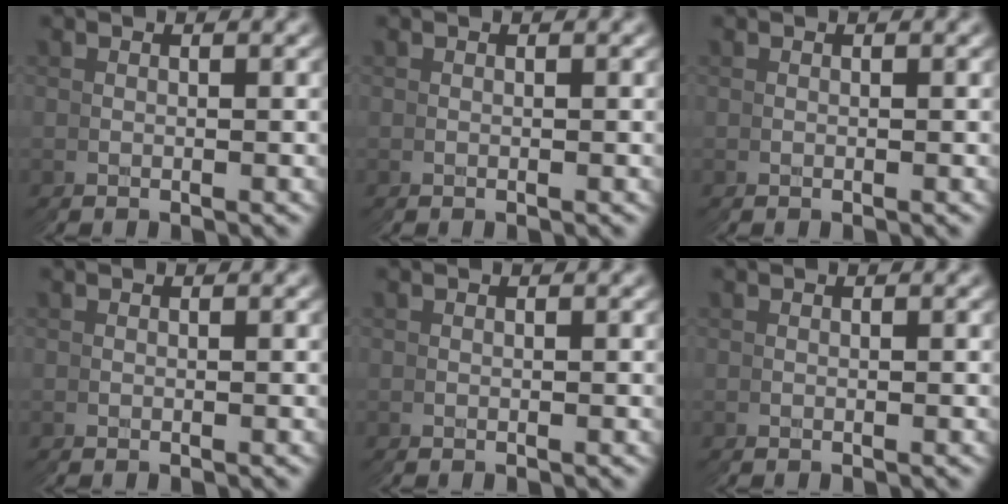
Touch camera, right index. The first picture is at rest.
{"total": 0.0}
{"total": 0.0}
{"total": 0.0}
{"total": 0.0}
{"total": 0.0}